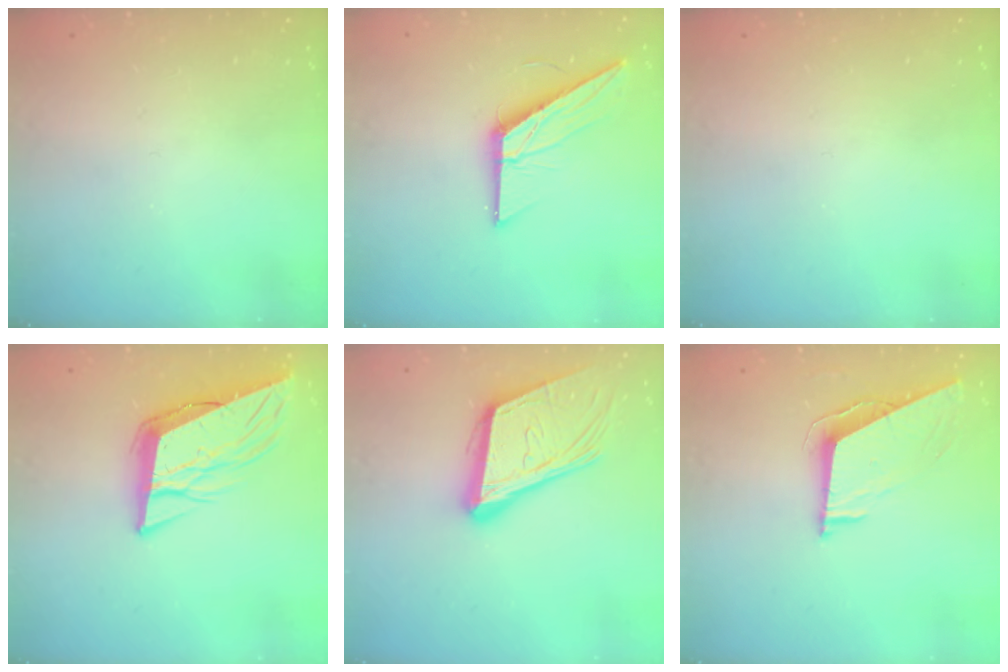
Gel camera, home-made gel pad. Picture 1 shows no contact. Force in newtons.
{"total": 13.8, "press": 13.8, "slide": 0.4}
{"total": 0.0}
{"total": 11.8, "press": 11.2, "slide": 3.6}
{"total": 18.8, "press": 18.4, "slide": 4.2}
{"total": 7.5, "press": 7.5, "slide": 0.1}